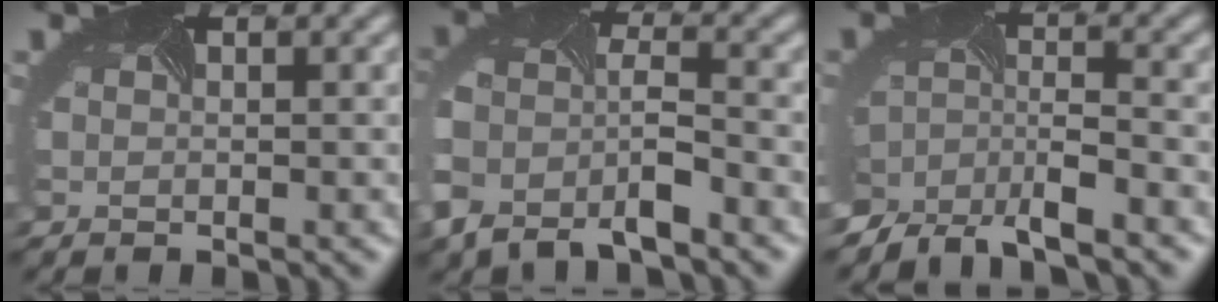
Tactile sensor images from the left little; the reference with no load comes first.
{"total": 6.9, "force": [-4.5, 3.2, 4.1], "torque": [-0.092, -0.025, -0.080]}
{"total": 6.1, "force": [-5.5, 1.4, 2.1], "torque": [-0.038, -0.018, -0.098]}